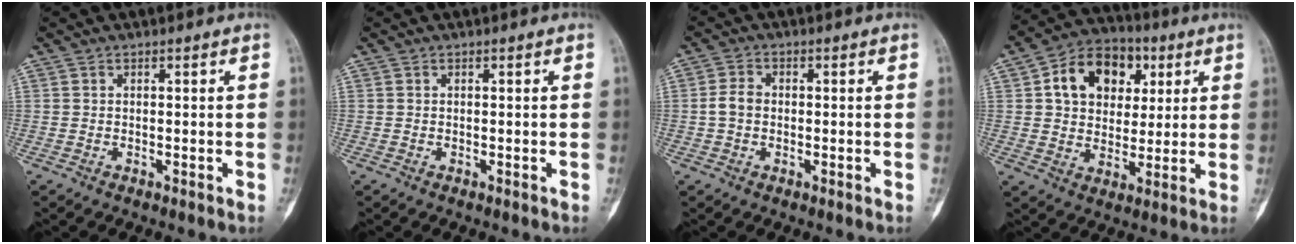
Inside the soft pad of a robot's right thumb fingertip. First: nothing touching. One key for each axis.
{"total": 0.0}
{"total": 3.3, "fx": -0.3, "fy": 2.5, "fz": 2.1, "tx": -0.040, "ty": 0.009, "tz": -0.011}
{"total": 14.3, "fx": 4.3, "fy": 10.7, "fz": 8.4, "tx": -0.097, "ty": 0.003, "tz": 0.065}